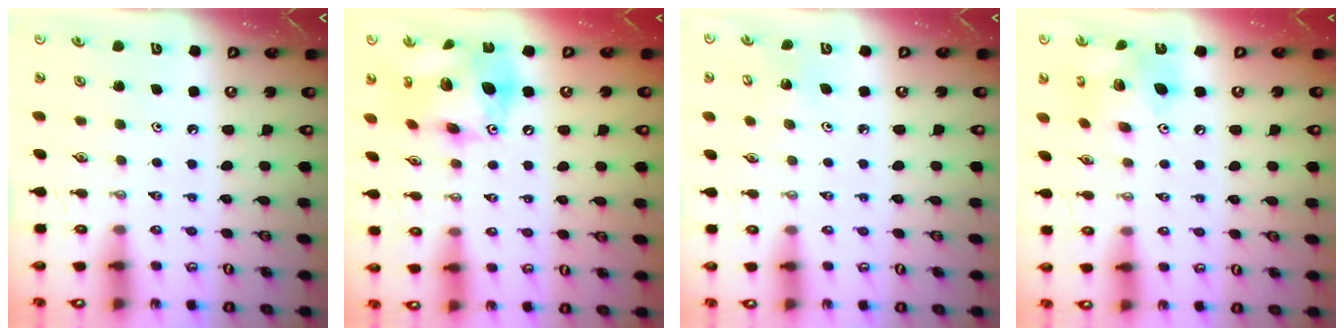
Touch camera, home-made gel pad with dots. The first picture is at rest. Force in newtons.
{"total": 18.2, "press": 18.2, "slide": 1.3}
{"total": 2.5, "press": 2.5, "slide": 0.2}
{"total": 13.4, "press": 13.3, "slide": 1.2}